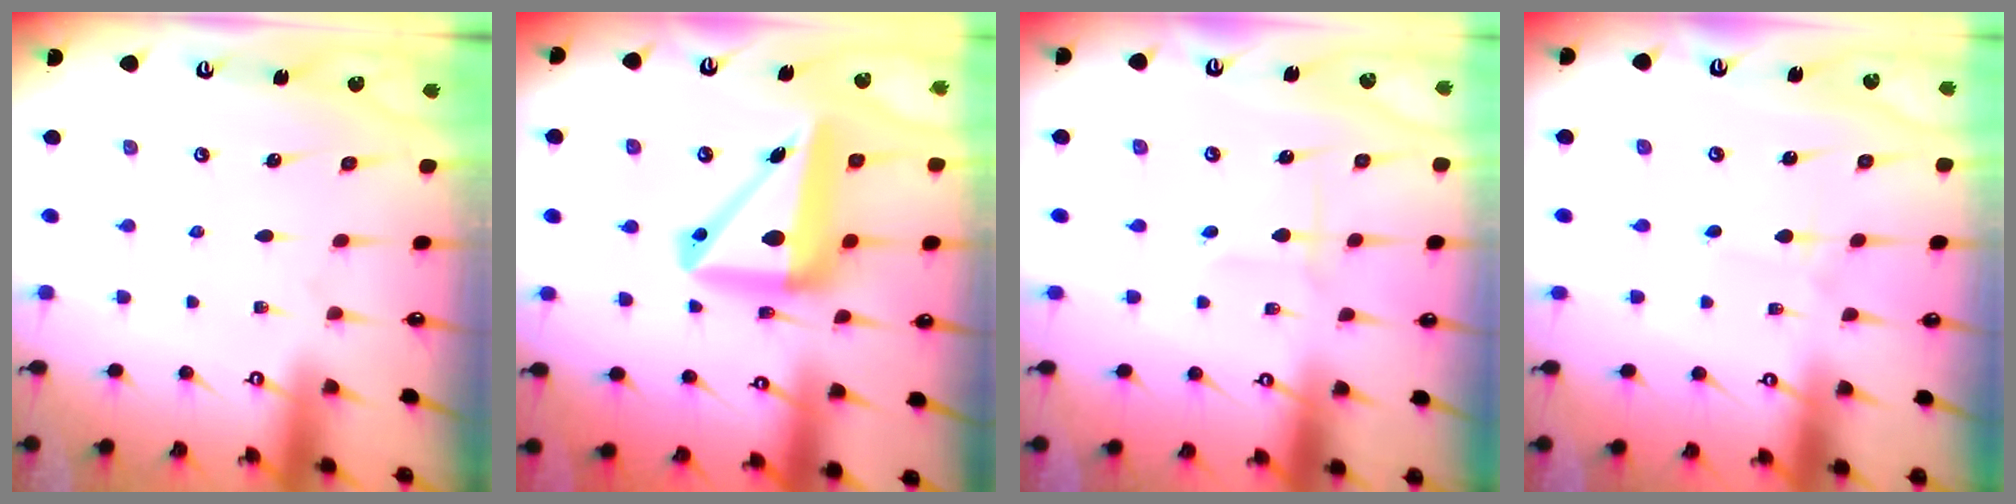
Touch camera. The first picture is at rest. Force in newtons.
{"total": 16.4, "press": 16.2, "slide": 2.7}
{"total": 2.6, "press": 2.6, "slide": 0.2}
{"total": 1.4, "press": 1.4, "slide": 0.2}